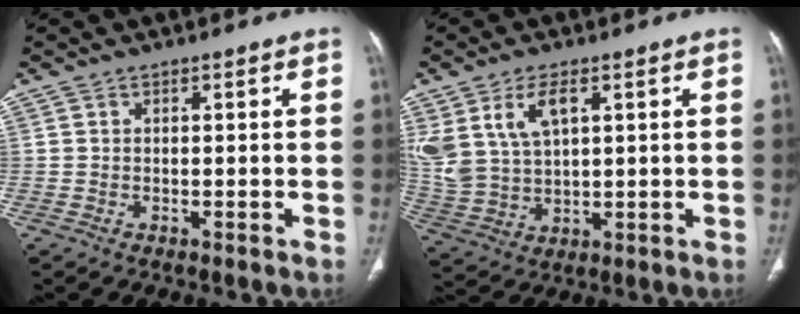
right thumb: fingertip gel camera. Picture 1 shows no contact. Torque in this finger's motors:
{"motor_torque": [0.06, 0.30, 0.75, 0.90, 0.10]}